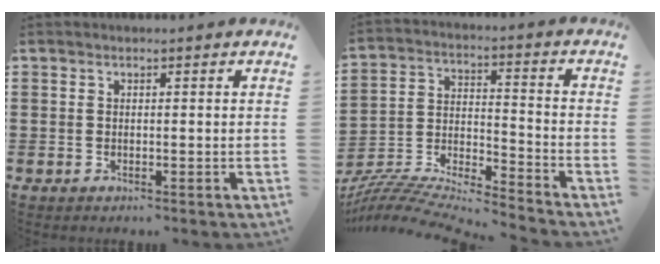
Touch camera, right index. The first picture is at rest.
{"total": 7.6, "force": [-7.3, 0.3, 1.9], "torque": [-0.046, -0.008, -0.152]}